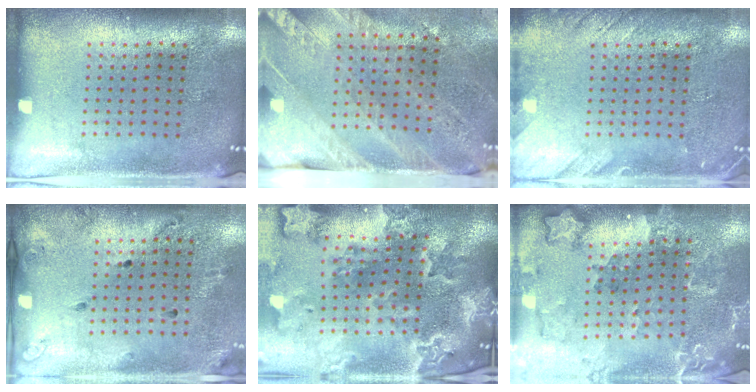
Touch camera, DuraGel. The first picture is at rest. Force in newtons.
{"total": 3.4, "press": 2.9, "slide": 1.8}
{"total": 1.8, "press": 1.8, "slide": 0.1}
{"total": 1.8, "press": 1.2, "slide": 1.3}
{"total": 4.2, "press": 3.5, "slide": 2.4}
{"total": 1.8, "press": 1.7, "slide": 0.4}